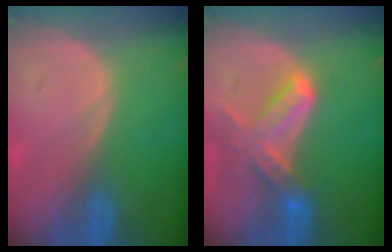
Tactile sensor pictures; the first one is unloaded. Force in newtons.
{"total": 7.0, "press": 6.5, "slide": 2.6}